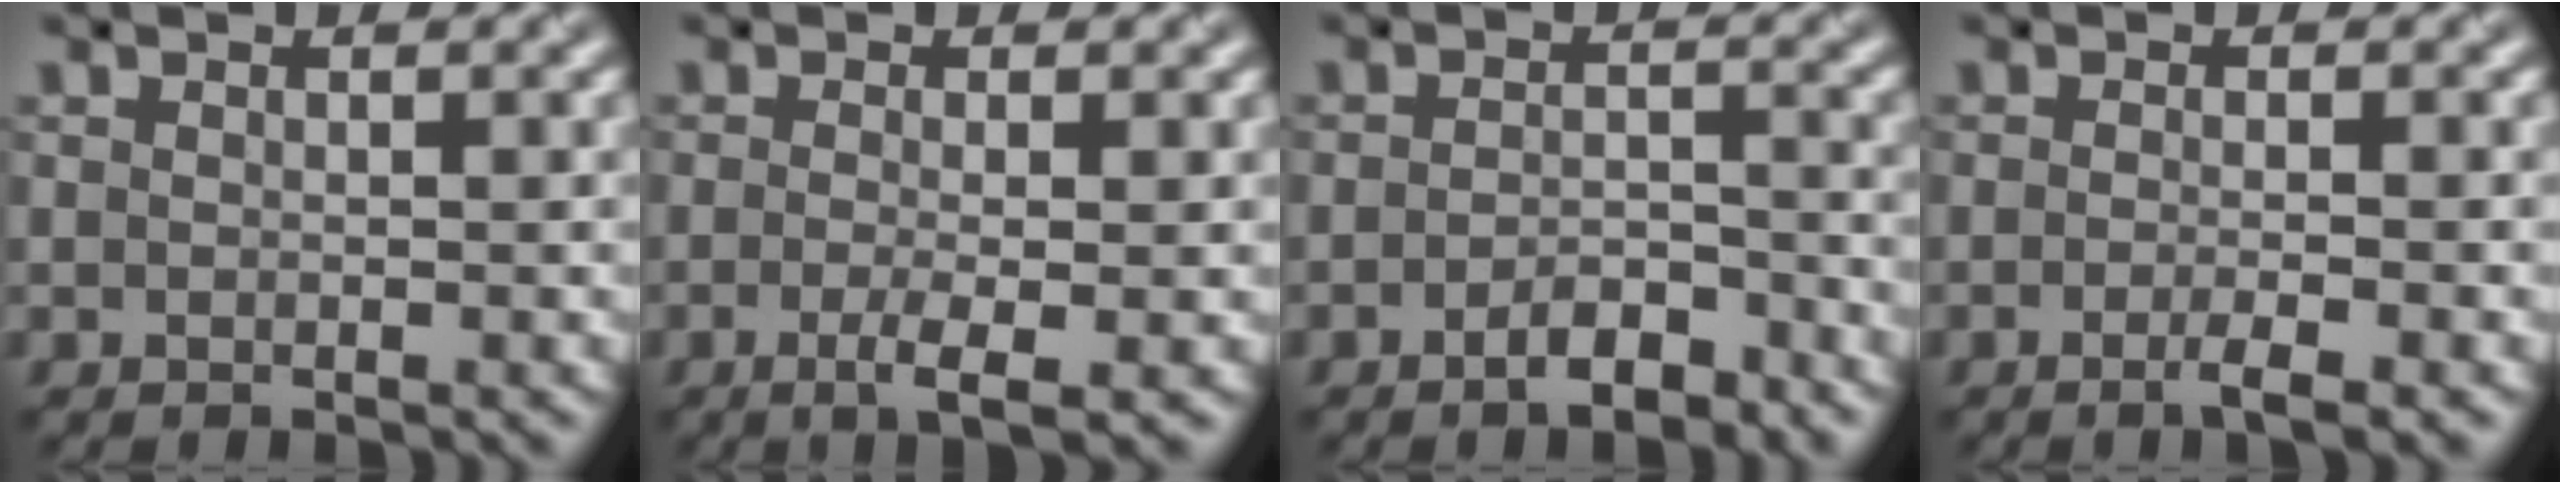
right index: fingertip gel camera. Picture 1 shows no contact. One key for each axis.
{"total": 3.0, "fx": -0.8, "fy": 0.7, "fz": 2.8, "tx": -0.050, "ty": -0.010, "tz": -0.016}
{"total": 3.0, "fx": -2.1, "fy": 1.0, "fz": 1.9, "tx": -0.028, "ty": 0.006, "tz": -0.037}
{"total": 2.3, "fx": -1.0, "fy": 0.5, "fz": 1.9, "tx": -0.023, "ty": -0.001, "tz": -0.023}